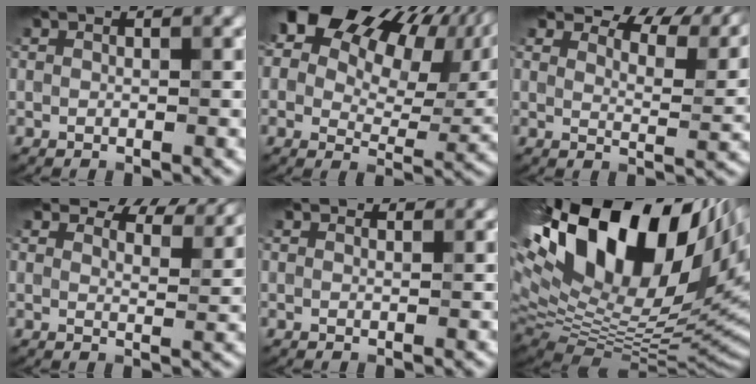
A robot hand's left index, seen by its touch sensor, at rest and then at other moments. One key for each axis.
{"total": 18.3, "fx": 7.5, "fy": 11.5, "fz": 12.2, "tx": -0.168, "ty": 0.039, "tz": 0.130}
{"total": 8.0, "fx": 6.8, "fy": 2.4, "fz": 3.5, "tx": -0.056, "ty": 0.009, "tz": 0.094}
{"total": 7.8, "fx": 6.6, "fy": 2.6, "fz": 3.1, "tx": -0.045, "ty": 0.006, "tz": 0.076}
{"total": 1.3, "fx": 1.2, "fy": 0.4, "fz": 0.2, "tx": -0.007, "ty": -0.004, "tz": 0.009}
{"total": 20.6, "fx": 7.5, "fy": 10.4, "fz": 16.2, "tx": -0.301, "ty": 0.028, "tz": 0.147}